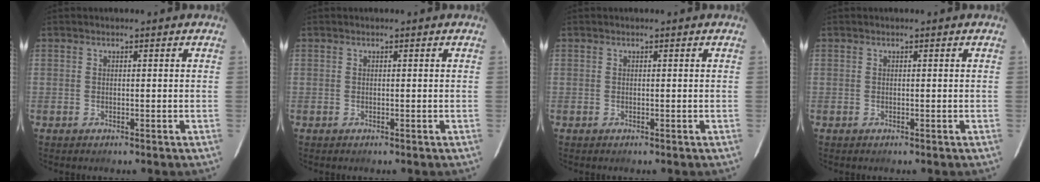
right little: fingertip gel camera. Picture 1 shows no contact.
{"total": 0.0}
{"total": 0.0}
{"total": 0.0}